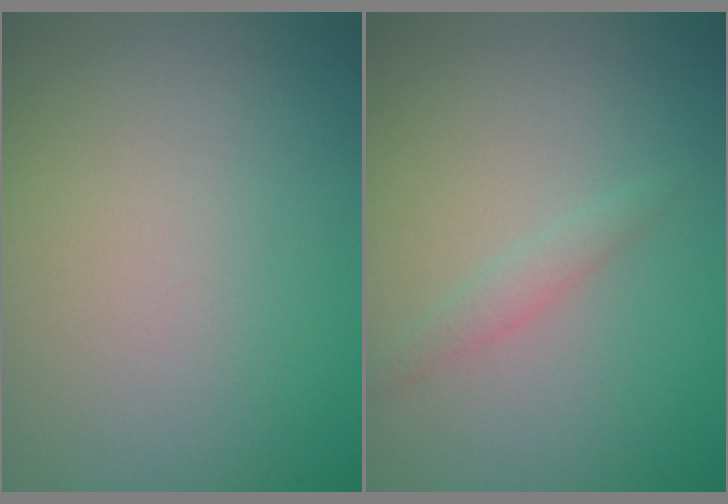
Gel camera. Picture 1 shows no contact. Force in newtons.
{"total": 1.2, "press": 1.2, "slide": 0.0}